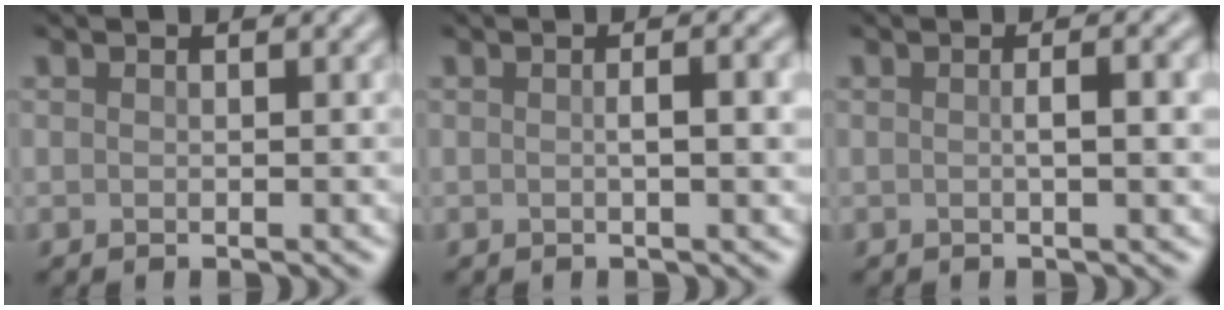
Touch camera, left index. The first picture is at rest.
{"total": 2.6, "force": [0.1, 0.7, 2.5], "torque": [-0.034, 0.004, -0.002]}
{"total": 2.6, "force": [0.1, 0.7, 2.5], "torque": [-0.035, 0.004, -0.002]}